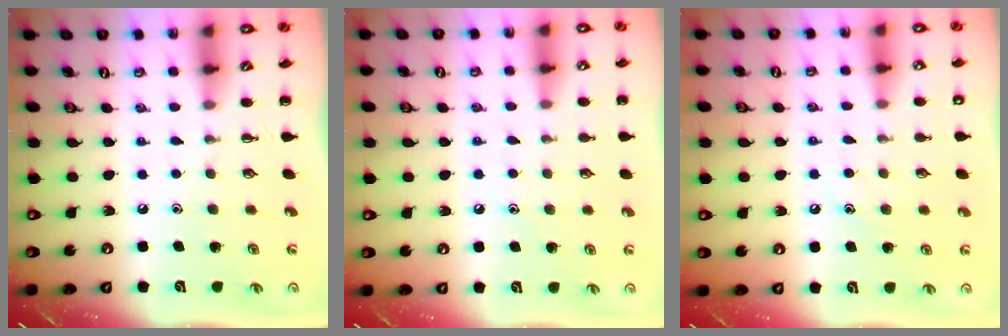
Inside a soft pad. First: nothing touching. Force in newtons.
{"total": 5.0, "press": 4.8, "slide": 1.4}
{"total": 8.2, "press": 8.0, "slide": 1.8}